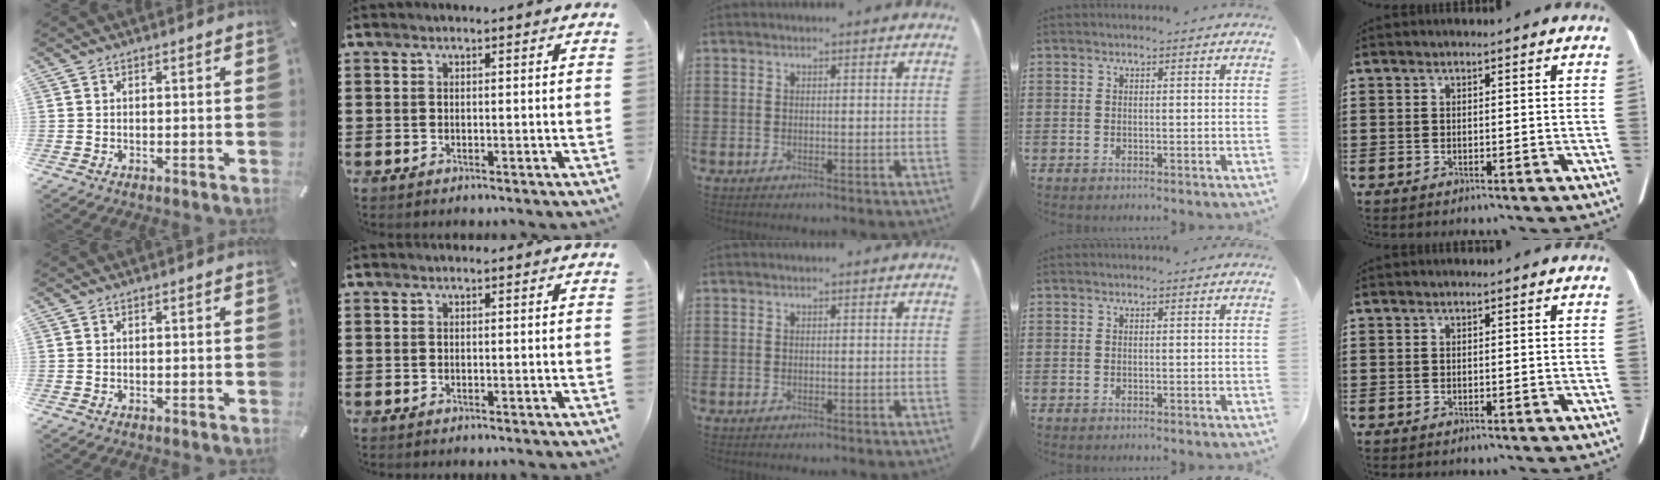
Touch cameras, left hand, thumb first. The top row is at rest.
{}